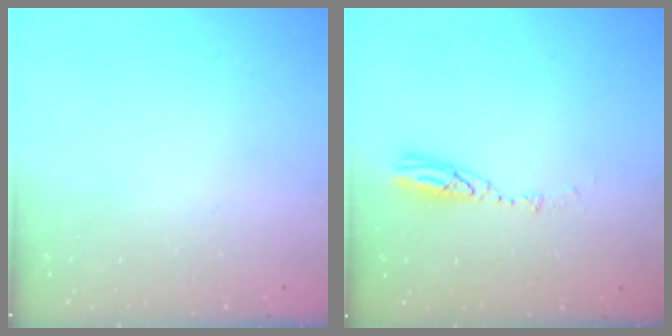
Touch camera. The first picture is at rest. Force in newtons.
{"total": 4.3, "press": 4.3, "slide": 0.4}